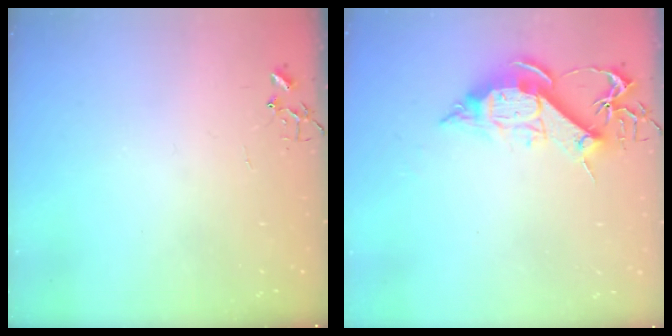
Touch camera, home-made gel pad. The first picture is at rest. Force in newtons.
{"total": 11.4, "press": 11.3, "slide": 1.1}